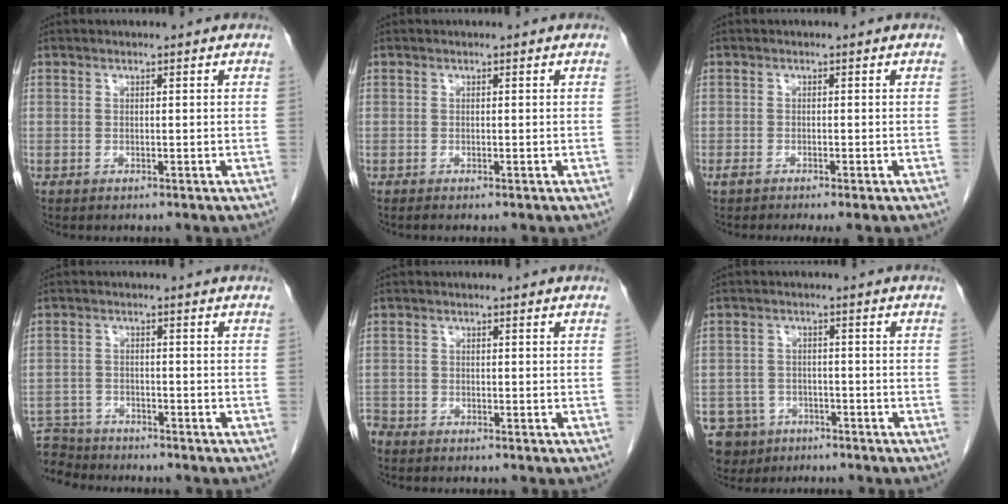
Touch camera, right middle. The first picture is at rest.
{"total": 0.0}
{"total": 3.3, "force": [-2.5, 0.4, 2.1], "torque": [-0.028, -0.008, -0.038]}
{"total": 7.7, "force": [-7.4, 2.2, 0.6], "torque": [-0.020, 0.002, -0.132]}
{"total": 2.0, "force": [-1.9, 0.7, 0.2], "torque": [-0.006, -0.002, -0.036]}
{"total": 7.4, "force": [-4.9, 5.4, 0.9], "torque": [-0.023, 0.005, -0.076]}